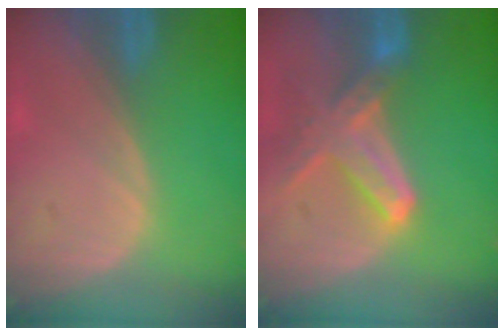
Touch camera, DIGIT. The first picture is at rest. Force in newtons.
{"total": 7.7, "press": 6.9, "slide": 3.6}